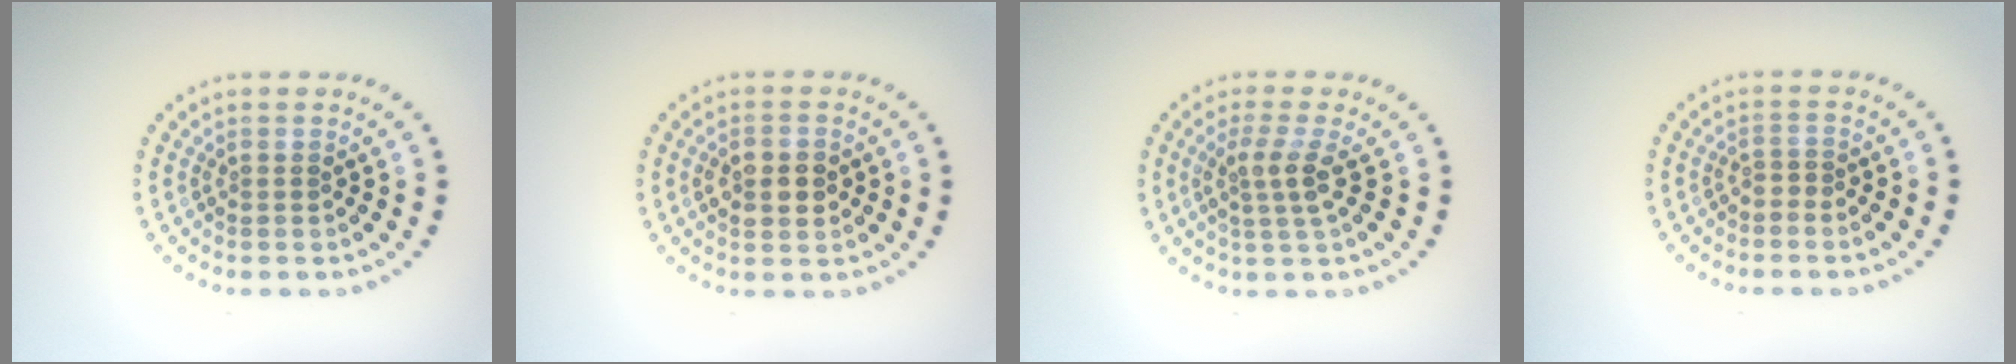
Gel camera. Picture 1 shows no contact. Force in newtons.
{"total": 2.7, "press": 2.7, "slide": 0.0}
{"total": 2.5, "press": 1.9, "slide": 1.6}
{"total": 0.6, "press": 0.3, "slide": 0.5}